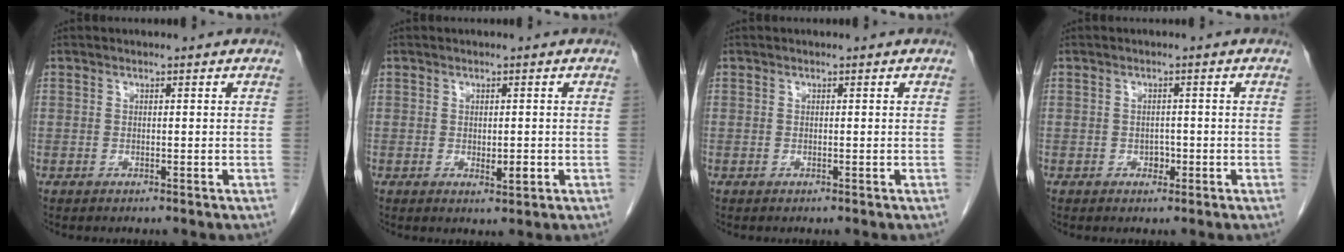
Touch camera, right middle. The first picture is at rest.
{"total": 1.9, "force": [-0.3, 0.9, 1.7], "torque": [-0.021, -0.003, -0.001]}
{"total": 0.0}
{"total": 1.4, "force": [-0.5, 1.0, 0.8], "torque": [-0.009, 0.004, -0.006]}